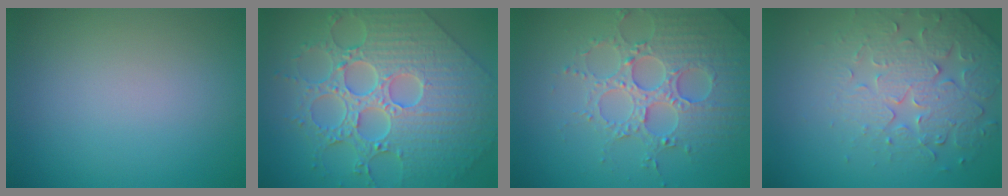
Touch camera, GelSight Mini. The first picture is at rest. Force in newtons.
{"total": 9.3, "press": 7.3, "slide": 5.7}
{"total": 4.7, "press": 4.7, "slide": 0.7}
{"total": 4.1, "press": 3.9, "slide": 1.3}